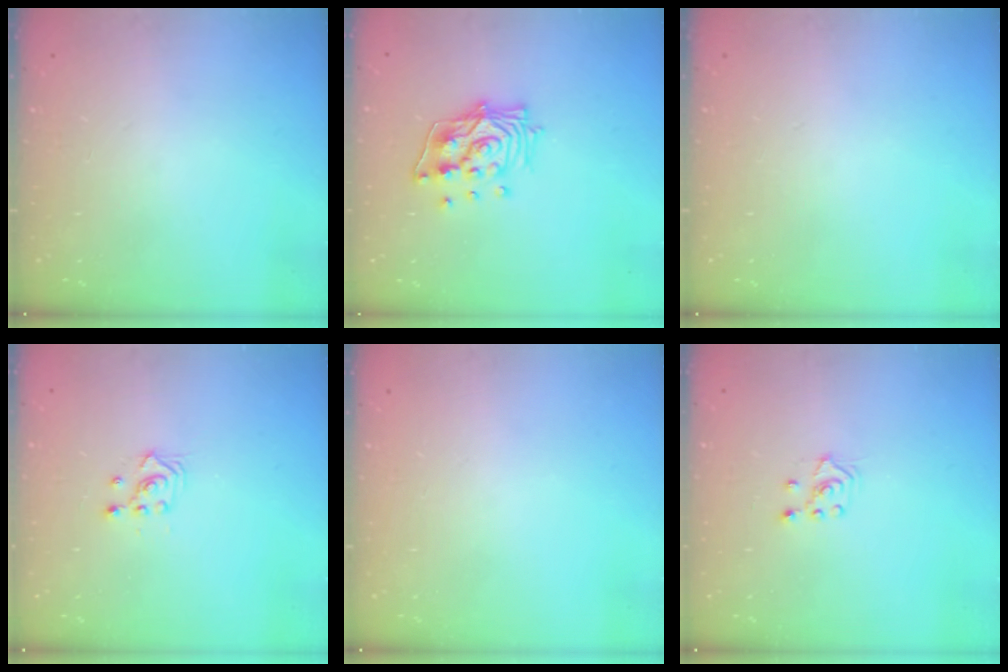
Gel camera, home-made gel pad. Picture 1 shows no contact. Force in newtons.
{"total": 13.5, "press": 13.5, "slide": 1.6}
{"total": 0.0}
{"total": 2.9, "press": 2.9, "slide": 0.2}
{"total": 0.0}
{"total": 3.0, "press": 2.9, "slide": 0.7}